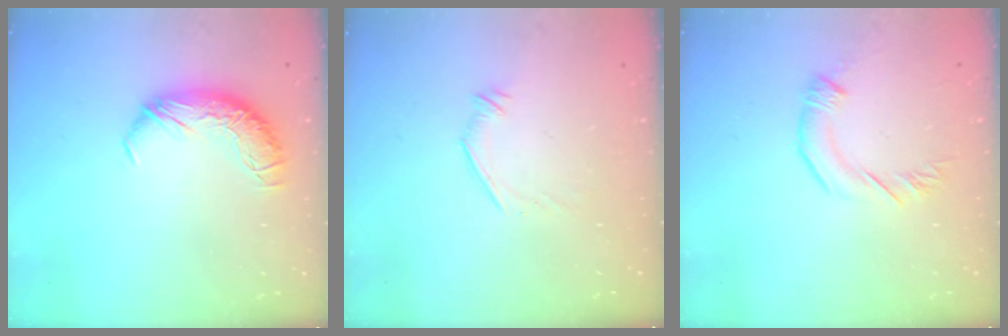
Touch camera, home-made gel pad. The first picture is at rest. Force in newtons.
{"total": 5.5, "press": 5.3, "slide": 1.5}
{"total": 3.0, "press": 2.9, "slide": 0.5}